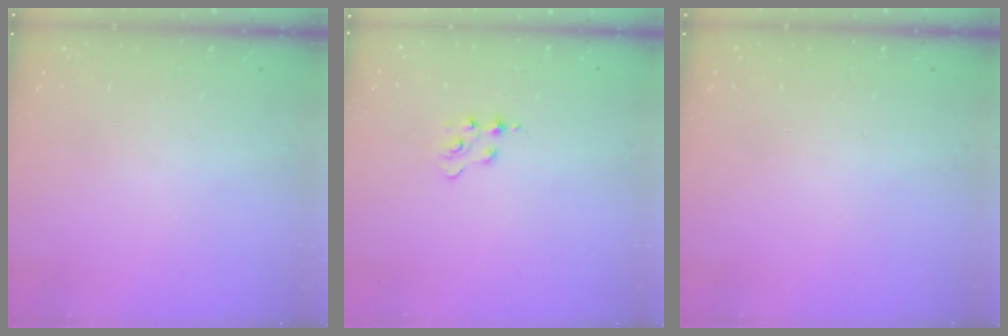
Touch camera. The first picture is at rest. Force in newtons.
{"total": 2.3, "press": 2.3, "slide": 0.4}
{"total": 0.0}